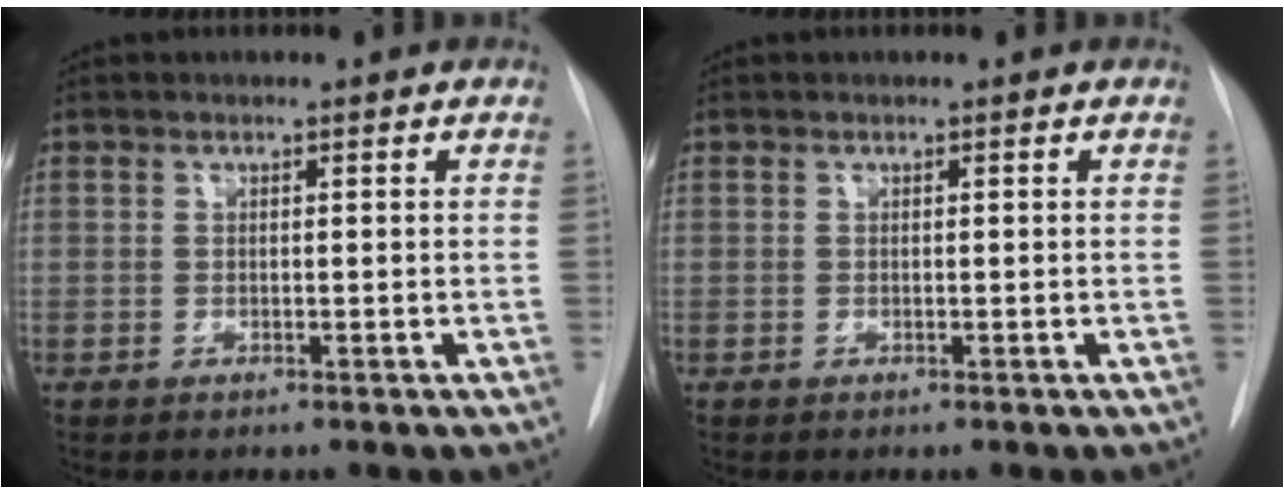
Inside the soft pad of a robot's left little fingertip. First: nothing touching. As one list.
[{"total": 0.0}]